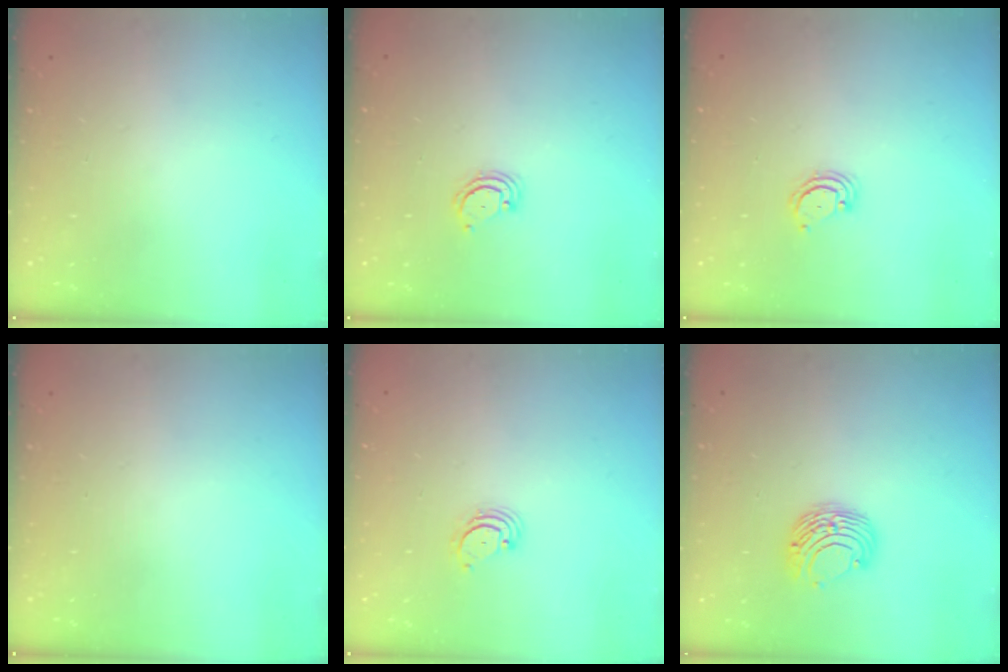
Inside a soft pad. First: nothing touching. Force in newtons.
{"total": 3.3, "press": 3.3, "slide": 0.3}
{"total": 3.3, "press": 3.3, "slide": 0.3}
{"total": 0.0}
{"total": 2.7, "press": 2.7, "slide": 0.3}
{"total": 8.2, "press": 8.2, "slide": 0.6}